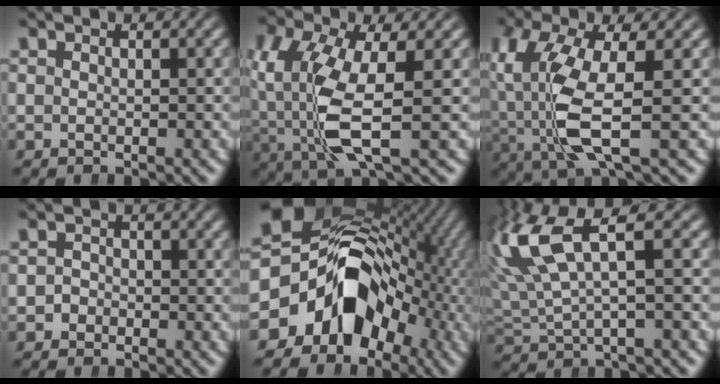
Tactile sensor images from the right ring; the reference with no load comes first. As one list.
[{"total": 7.2, "force": [-0.7, 3.3, 6.4], "torque": [-0.147, -0.031, 0.007]}, {"total": 8.0, "force": [-0.7, 3.7, 7.1], "torque": [-0.169, -0.028, 0.008]}, {"total": 1.3, "force": [-1.0, 0.9, -0.2], "torque": [0.009, -0.011, -0.017]}, {"total": 21.7, "force": [0.8, 16.3, 14.3], "torque": [-0.239, -0.019, 0.003]}, {"total": 8.1, "force": [2.6, 4.6, 6.2], "torque": [-0.144, -0.005, 0.046]}]